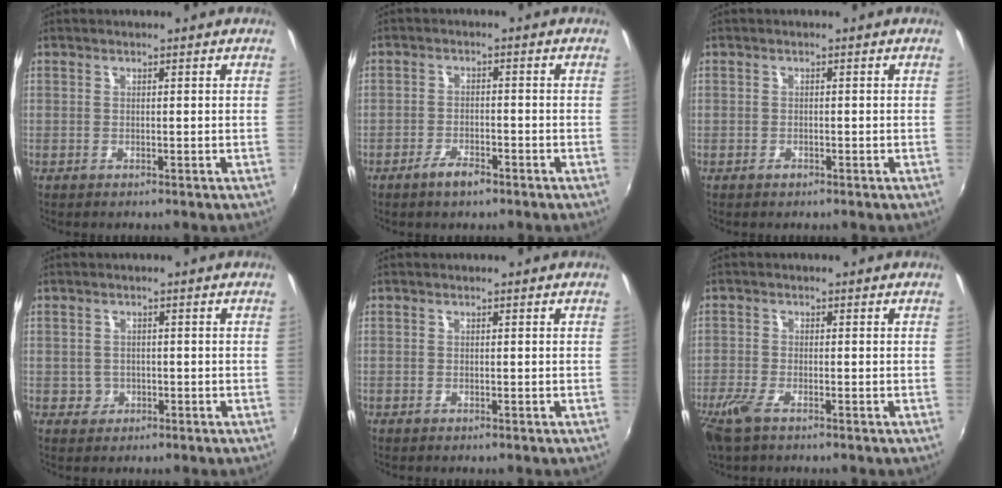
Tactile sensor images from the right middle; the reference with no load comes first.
{"total": 3.5, "force": [-2.7, 1.1, 2.1], "torque": [-0.051, -0.003, -0.049]}
{"total": 0.6, "force": [-0.5, 0.2, 0.1], "torque": [-0.001, -0.001, -0.010]}
{"total": 1.9, "force": [-0.5, 1.8, 0.2], "torque": [-0.003, 0.000, -0.005]}
{"total": 0.0}
{"total": 4.8, "force": [-3.2, 1.4, 3.2], "torque": [-0.083, -0.015, -0.064]}